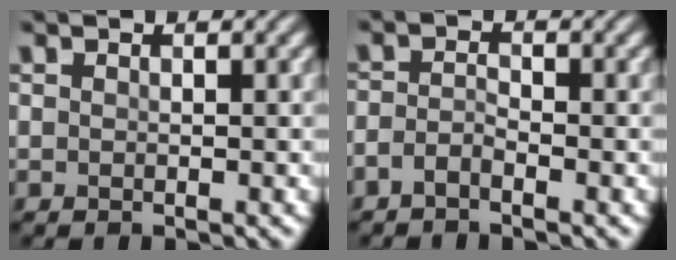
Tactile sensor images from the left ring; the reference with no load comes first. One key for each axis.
{"total": 1.5, "fx": -1.0, "fy": 0.4, "fz": 0.9, "tx": -0.022, "ty": 0.002, "tz": -0.025}